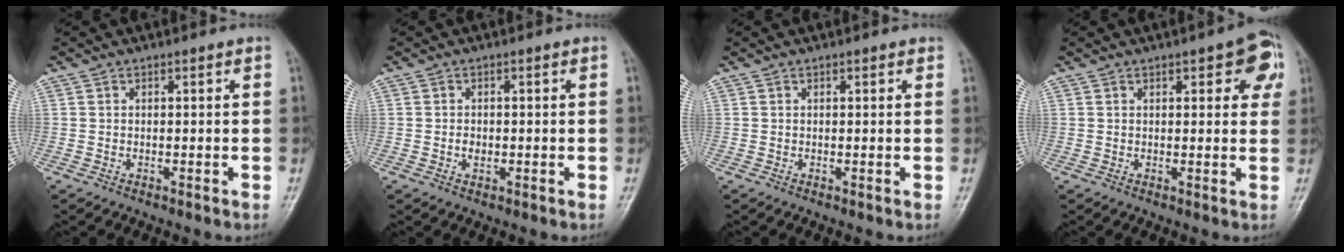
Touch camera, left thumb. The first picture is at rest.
{"total": 1.6, "force": [-0.4, 1.2, 1.0], "torque": [-0.012, 0.001, -0.008]}
{"total": 0.7, "force": [0.4, 0.4, 0.4], "torque": [-0.003, 0.000, 0.002]}
{"total": 7.5, "force": [3.1, 3.0, 6.1], "torque": [-0.040, -0.003, 0.027]}